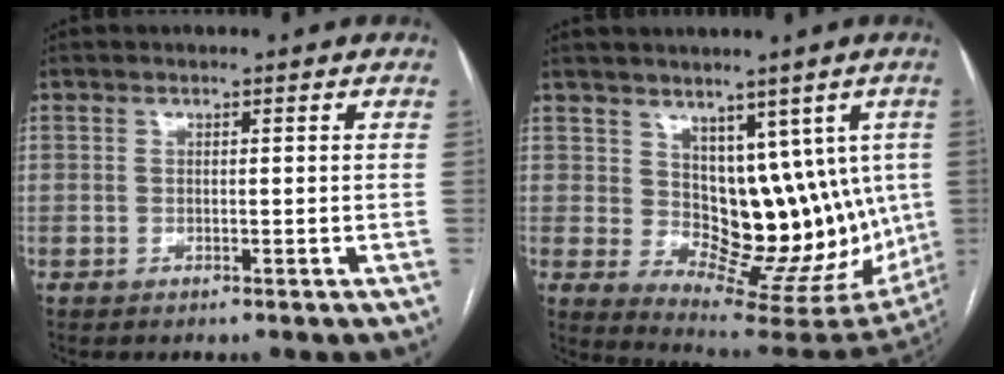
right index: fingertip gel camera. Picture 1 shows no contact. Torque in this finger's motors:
{"motor_torque": [0.73, 0.68, 0.17, 0.04]}